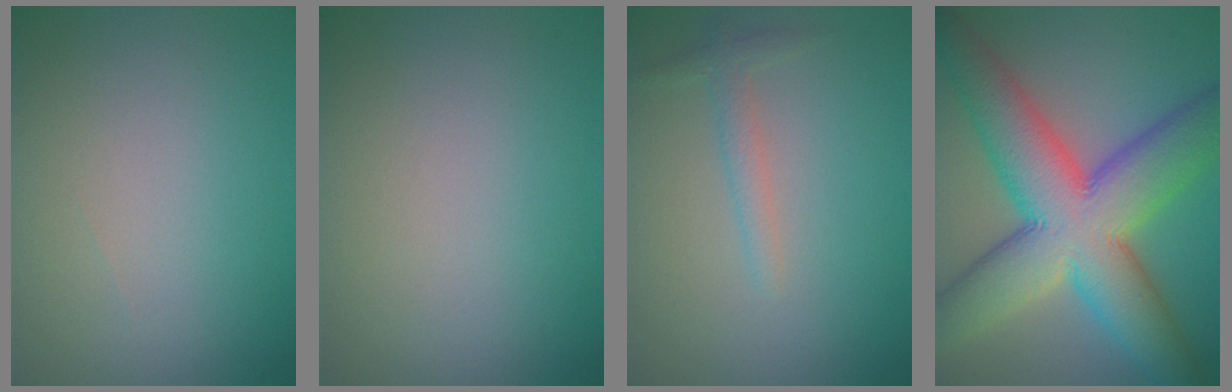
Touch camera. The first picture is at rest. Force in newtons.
{"total": 0.0}
{"total": 1.5, "press": 1.5, "slide": 0.0}
{"total": 13.4, "press": 13.4, "slide": 0.4}